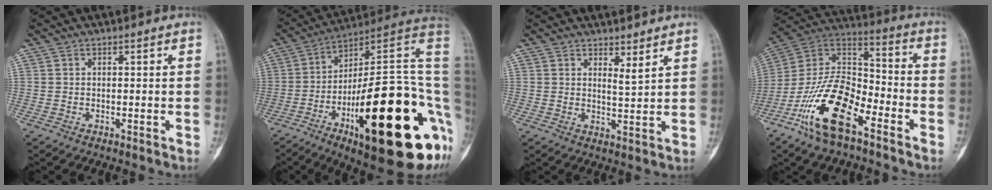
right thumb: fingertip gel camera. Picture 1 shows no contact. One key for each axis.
{"total": 34.5, "fx": -7.7, "fy": 10.7, "fz": 31.9, "tx": -0.386, "ty": 0.044, "tz": -0.109}
{"total": 2.9, "fx": 2.4, "fy": 0.8, "fz": 1.5, "tx": -0.017, "ty": -0.024, "tz": 0.042}
{"total": 18.7, "fx": -10.0, "fy": 8.3, "fz": 13.5, "tx": -0.242, "ty": 0.071, "tz": -0.194}